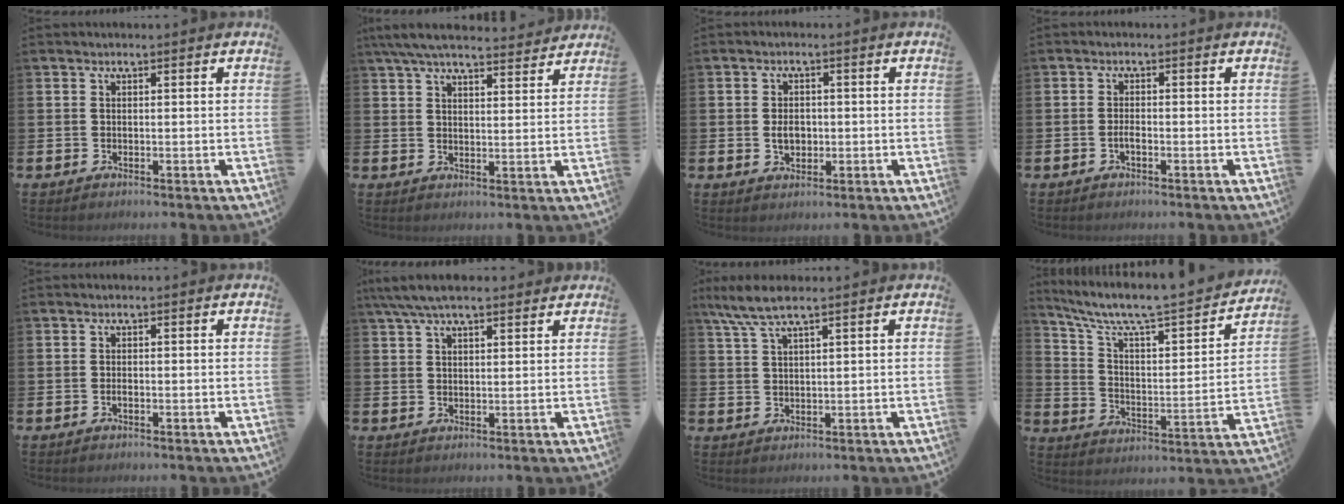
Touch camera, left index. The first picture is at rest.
{"total": 6.4, "force": [6.0, 1.1, 2.1], "torque": [-0.058, -0.027, 0.108]}
{"total": 2.7, "force": [-0.1, 2.0, 1.8], "torque": [-0.018, 0.000, -0.008]}
{"total": 1.3, "force": [-0.6, 0.4, 1.1], "torque": [-0.027, 0.002, -0.010]}
{"total": 0.7, "force": [-0.2, 0.3, 0.6], "torque": [-0.017, 0.001, -0.003]}
{"total": 5.7, "force": [4.7, 1.5, 2.8], "torque": [-0.071, -0.004, 0.088]}
{"total": 5.6, "force": [4.1, 1.0, 3.6], "torque": [-0.083, -0.006, 0.076]}
{"total": 7.5, "force": [6.6, 1.0, 3.5], "torque": [-0.103, -0.054, 0.105]}